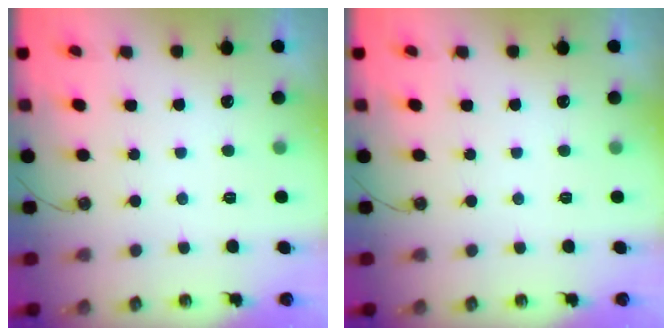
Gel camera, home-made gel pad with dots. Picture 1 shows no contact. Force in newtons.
{"total": 0.0}